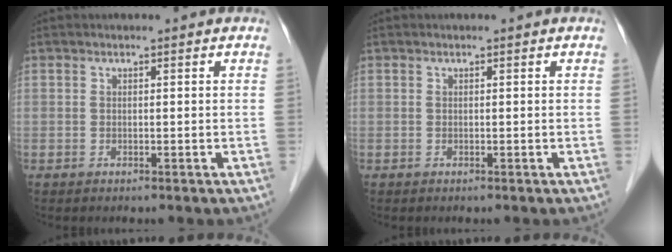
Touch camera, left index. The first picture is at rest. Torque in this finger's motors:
{"motor_torque": [0.00, 0.00, 0.01, 0.00]}